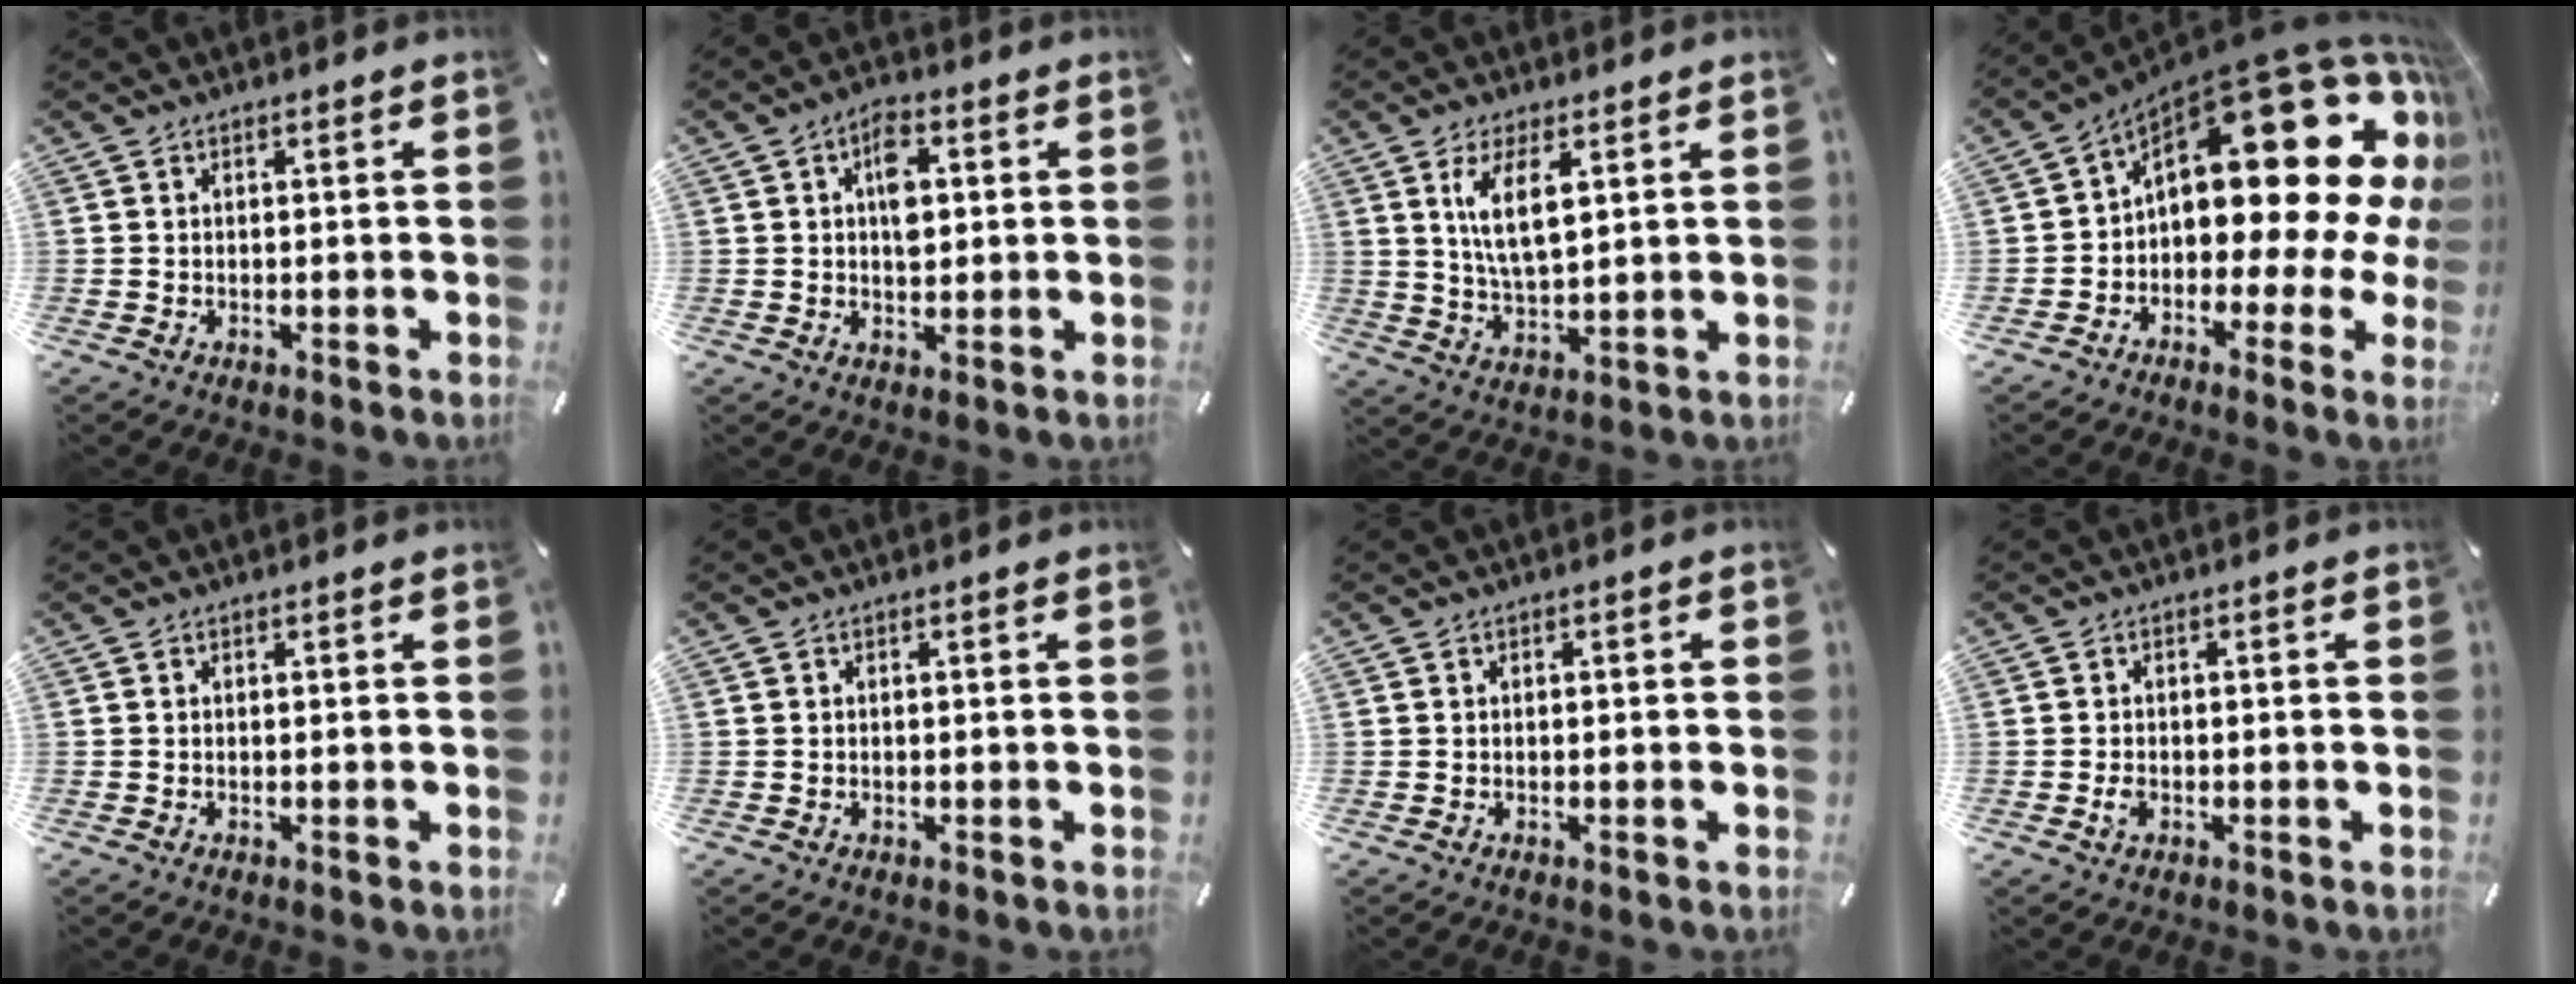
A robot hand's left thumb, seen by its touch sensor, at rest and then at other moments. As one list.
[{"total": 6.8, "force": [1.4, 4.1, 5.3], "torque": [-0.067, -0.003, 0.018]}, {"total": 8.7, "force": [3.5, 3.4, 7.2], "torque": [-0.149, -0.002, 0.059]}, {"total": 25.1, "force": [9.1, 12.0, 20.1], "torque": [-0.298, -0.081, 0.157]}, {"total": 0.0}, {"total": 0.0}, {"total": 0.6, "force": [-0.2, 0.3, 0.4], "torque": [-0.007, 0.001, -0.004]}, {"total": 1.8, "force": [-0.6, 1.2, 1.2], "torque": [-0.021, 0.003, -0.011]}]